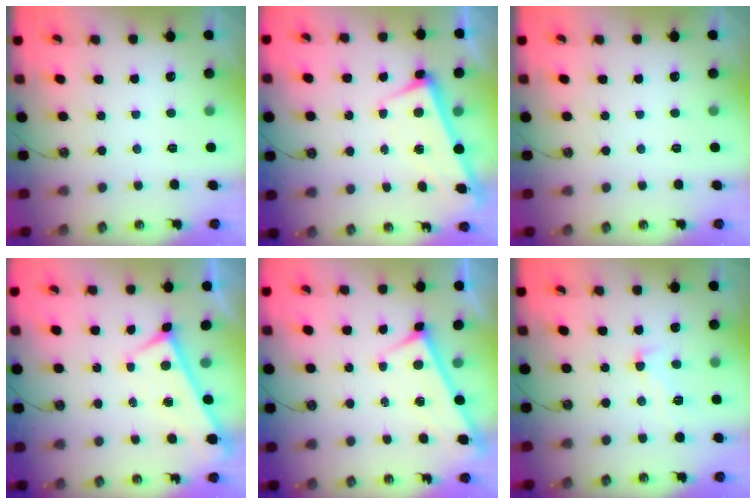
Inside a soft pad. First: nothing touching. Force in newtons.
{"total": 2.7, "press": 2.7, "slide": 0.6}
{"total": 0.0}
{"total": 0.0}
{"total": 3.0, "press": 3.0, "slide": 0.2}
{"total": 1.8, "press": 1.6, "slide": 0.8}